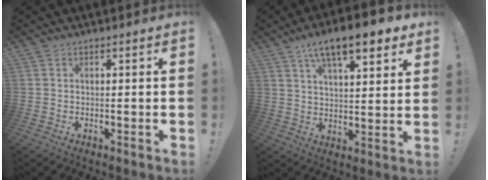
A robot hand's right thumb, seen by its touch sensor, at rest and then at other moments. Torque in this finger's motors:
{"motor_torque": [-0.35, 1.67, 1.47, 0.79, 0.34]}